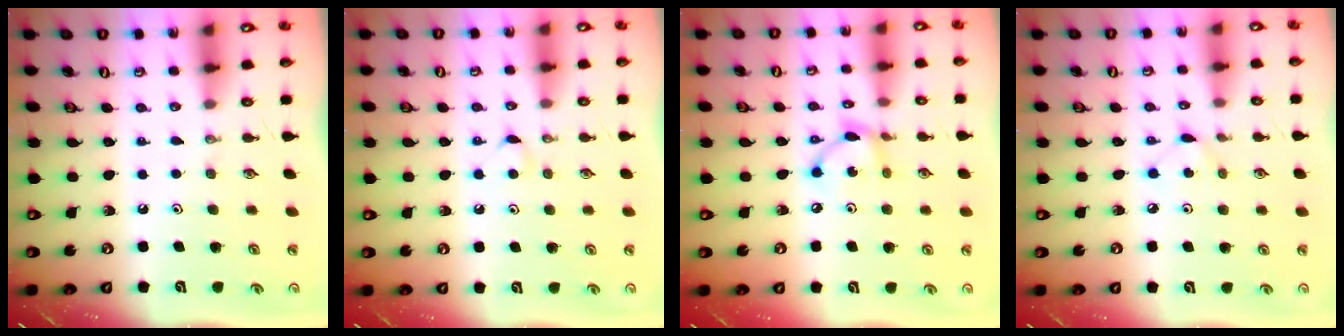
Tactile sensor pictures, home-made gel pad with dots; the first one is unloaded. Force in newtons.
{"total": 3.7, "press": 3.6, "slide": 0.6}
{"total": 7.6, "press": 7.6, "slide": 0.3}
{"total": 3.9, "press": 3.9, "slide": 0.5}